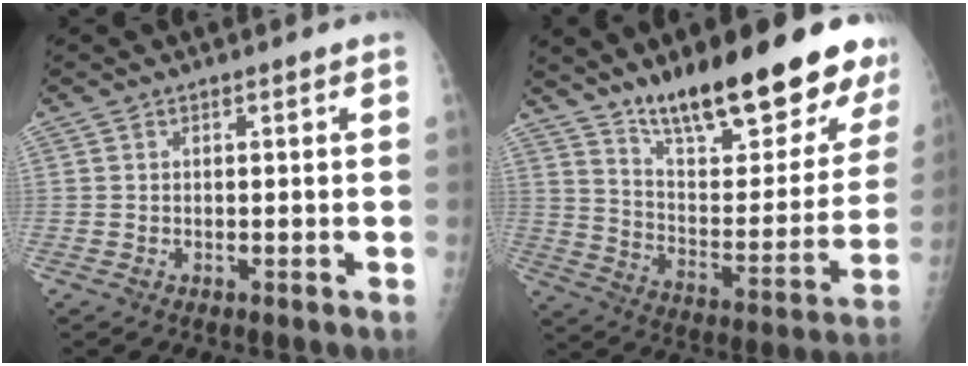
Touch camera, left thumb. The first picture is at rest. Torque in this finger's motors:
{"motor_torque": [1.34, 1.24, 1.60, -1.18, 0.14]}